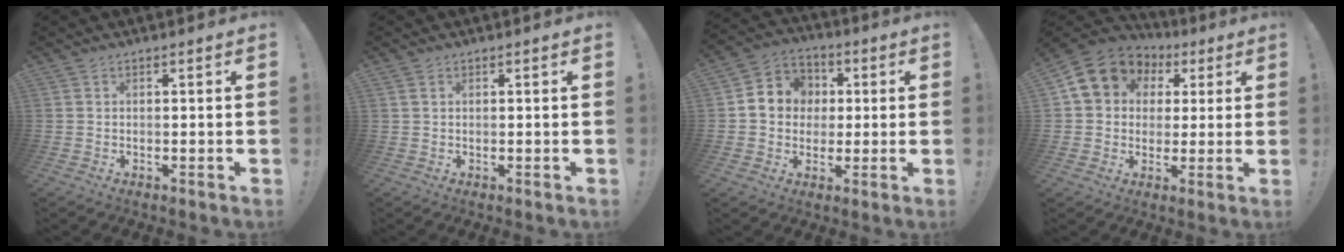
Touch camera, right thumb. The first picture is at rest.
{"total": 1.0, "force": [0.6, 0.6, 0.5], "torque": [-0.019, 0.005, 0.012]}
{"total": 9.7, "force": [0.7, 9.2, 3.0], "torque": [-0.039, 0.006, 0.022]}
{"total": 13.2, "force": [4.7, 11.0, 5.7], "torque": [-0.079, -0.017, 0.094]}